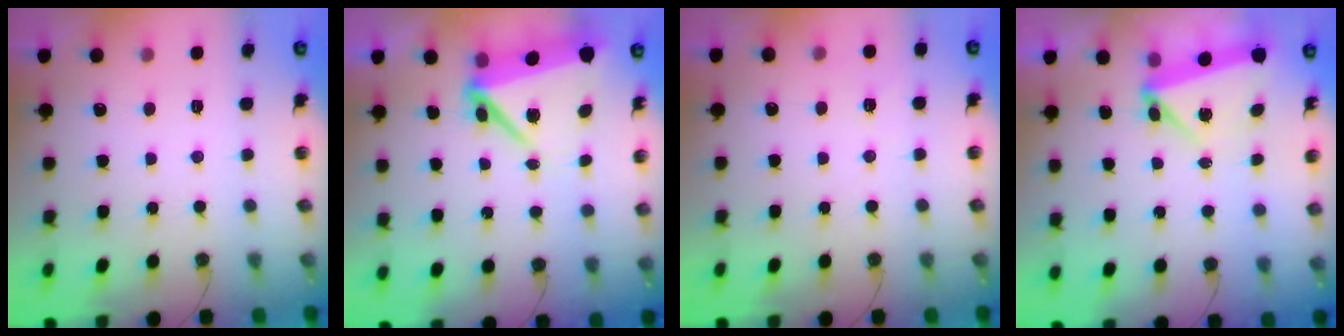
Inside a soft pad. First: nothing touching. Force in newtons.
{"total": 9.2, "press": 8.3, "slide": 4.1}
{"total": 3.0, "press": 2.4, "slide": 1.8}
{"total": 6.7, "press": 6.6, "slide": 0.9}